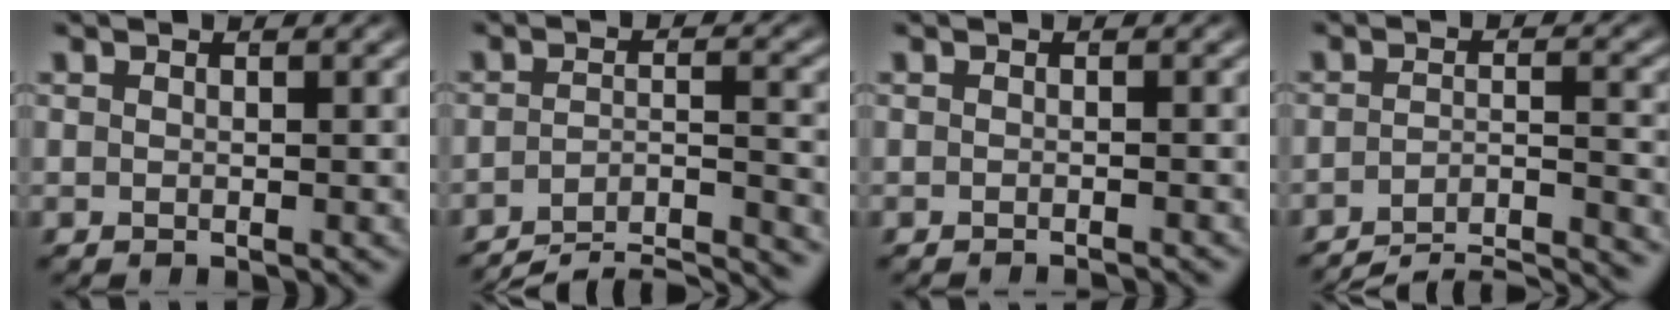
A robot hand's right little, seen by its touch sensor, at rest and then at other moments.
{"total": 8.7, "force": [-7.2, 3.3, 3.7], "torque": [-0.049, -0.035, -0.105]}
{"total": 1.2, "force": [-1.1, -0.3, 0.1], "torque": [-0.002, -0.002, -0.017]}
{"total": 9.6, "force": [-8.4, 3.1, 3.3], "torque": [-0.042, -0.036, -0.125]}